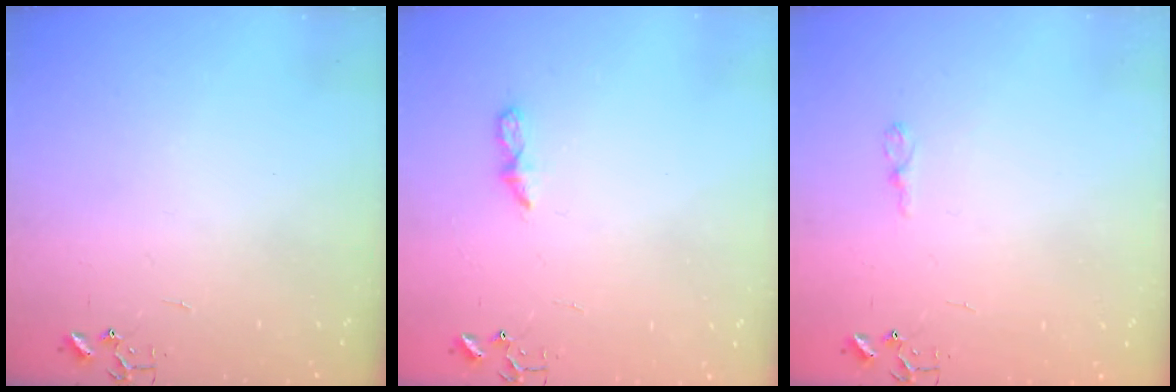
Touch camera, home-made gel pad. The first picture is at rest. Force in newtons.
{"total": 5.5, "press": 5.5, "slide": 0.5}
{"total": 3.8, "press": 3.8, "slide": 0.4}